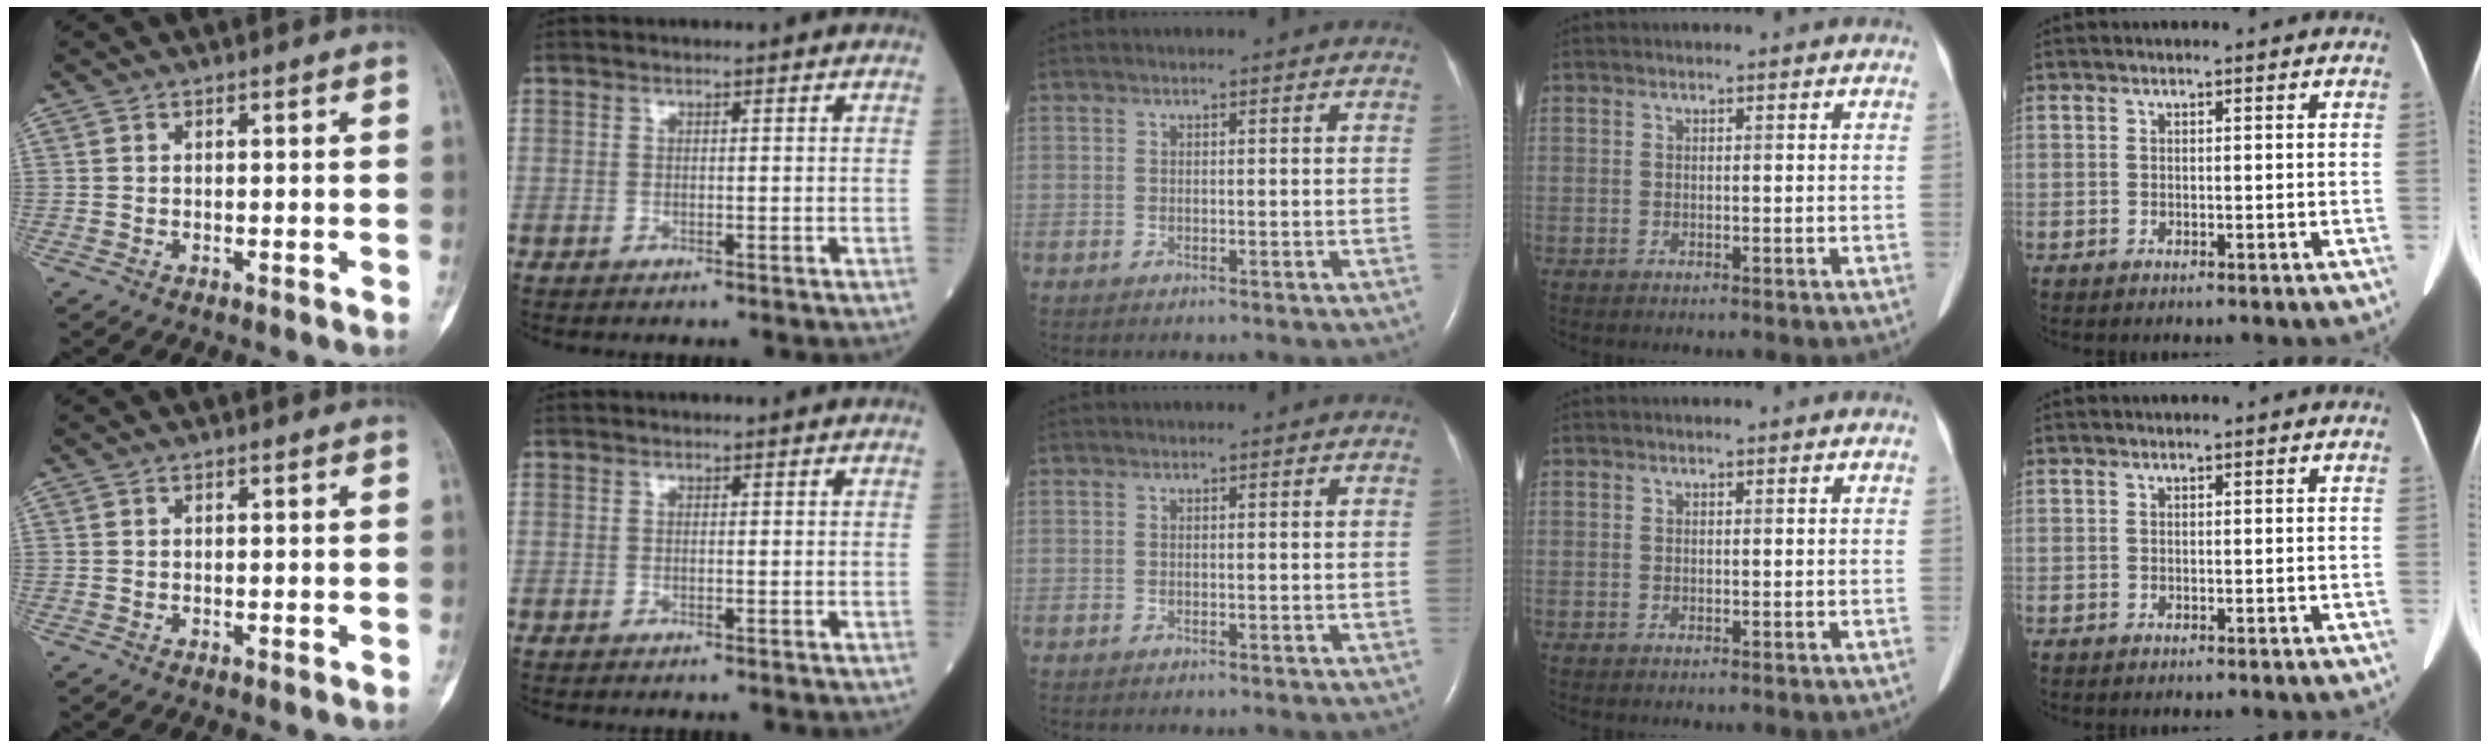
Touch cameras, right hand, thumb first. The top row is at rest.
{}